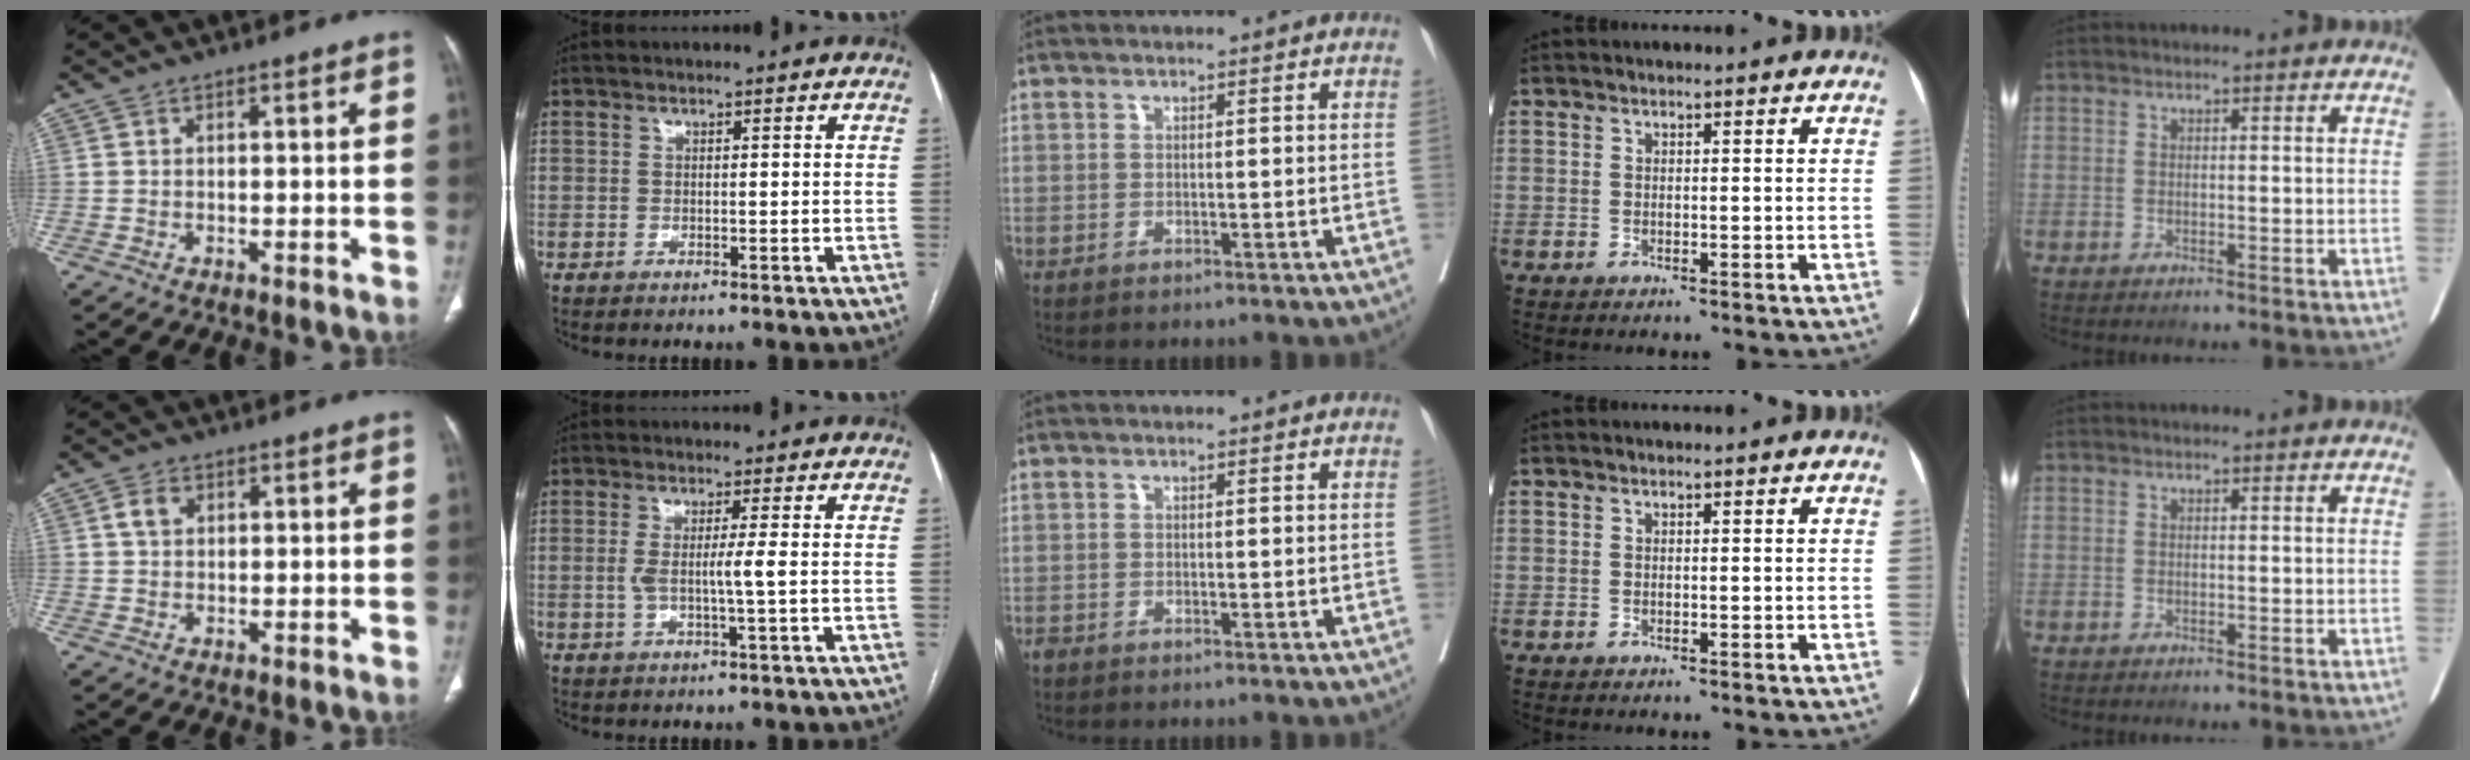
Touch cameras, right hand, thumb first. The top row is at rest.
{"thumb": {"total": 2.9, "force": [1.0, 2.1, 1.7], "torque": [-0.026, 0.003, 0.019]}, "index": {"total": 3.6, "force": [-0.3, -0.5, 3.6], "torque": [-0.067, -0.003, -0.004]}}